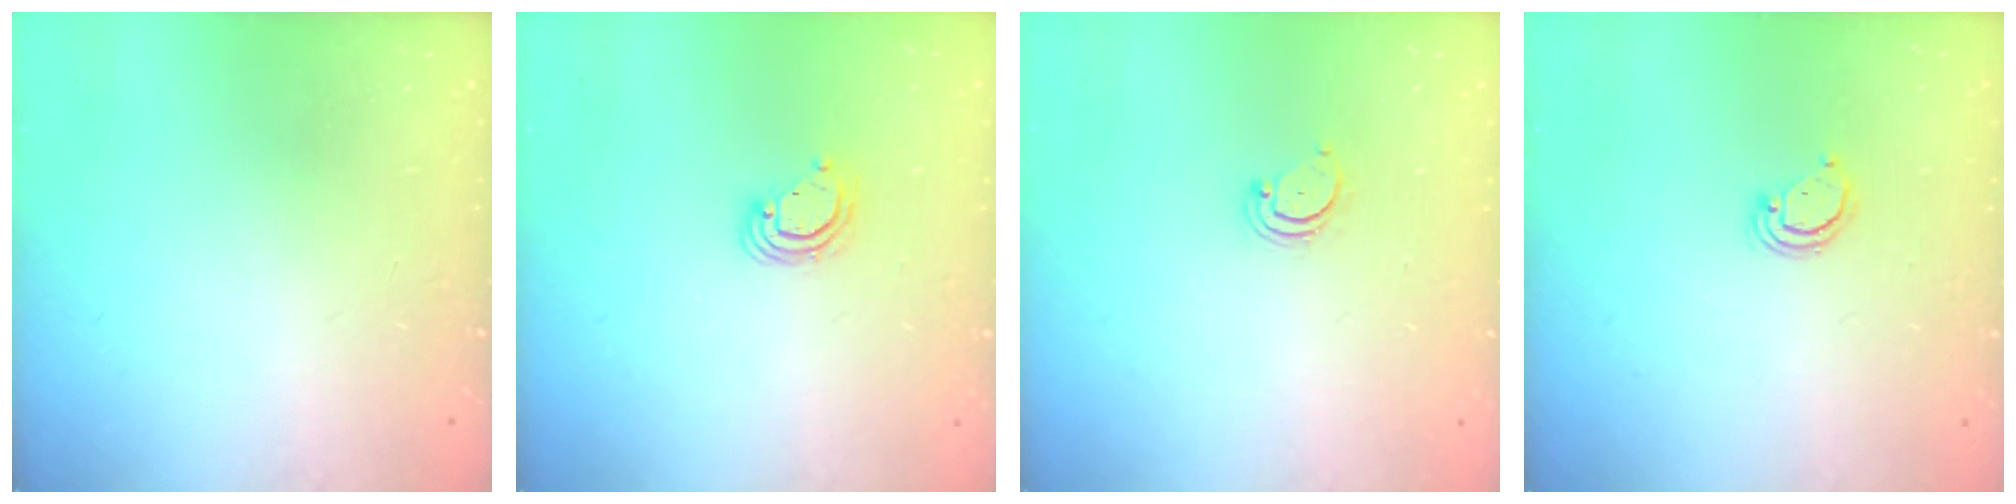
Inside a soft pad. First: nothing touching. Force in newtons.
{"total": 4.6, "press": 4.6, "slide": 0.2}
{"total": 2.6, "press": 2.5, "slide": 0.3}
{"total": 2.8, "press": 2.8, "slide": 0.2}